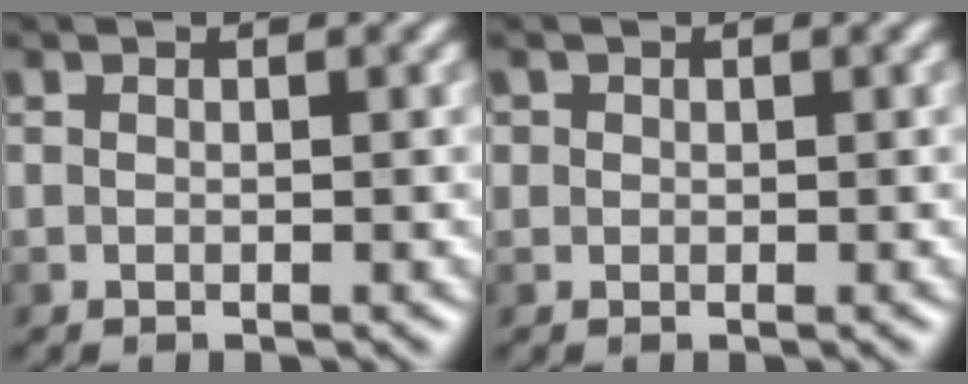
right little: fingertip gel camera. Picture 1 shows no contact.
{"total": 1.4, "force": [0.8, 1.1, 0.5], "torque": [-0.001, 0.011, 0.004]}